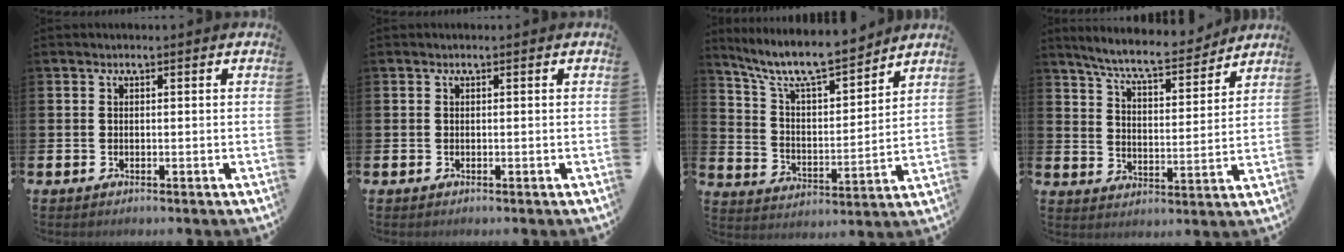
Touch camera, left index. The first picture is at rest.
{"total": 0.0}
{"total": 9.8, "force": [8.8, 1.8, 4.0], "torque": [-0.110, -0.057, 0.152]}
{"total": 7.6, "force": [7.0, 0.8, 2.7], "torque": [-0.083, -0.043, 0.122]}